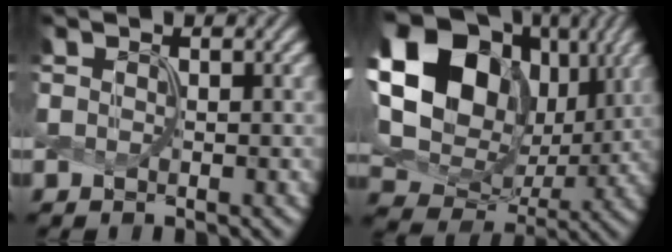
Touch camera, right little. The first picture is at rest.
{"total": 21.2, "force": [6.3, 16.6, 11.5], "torque": [-0.266, 0.037, 0.118]}